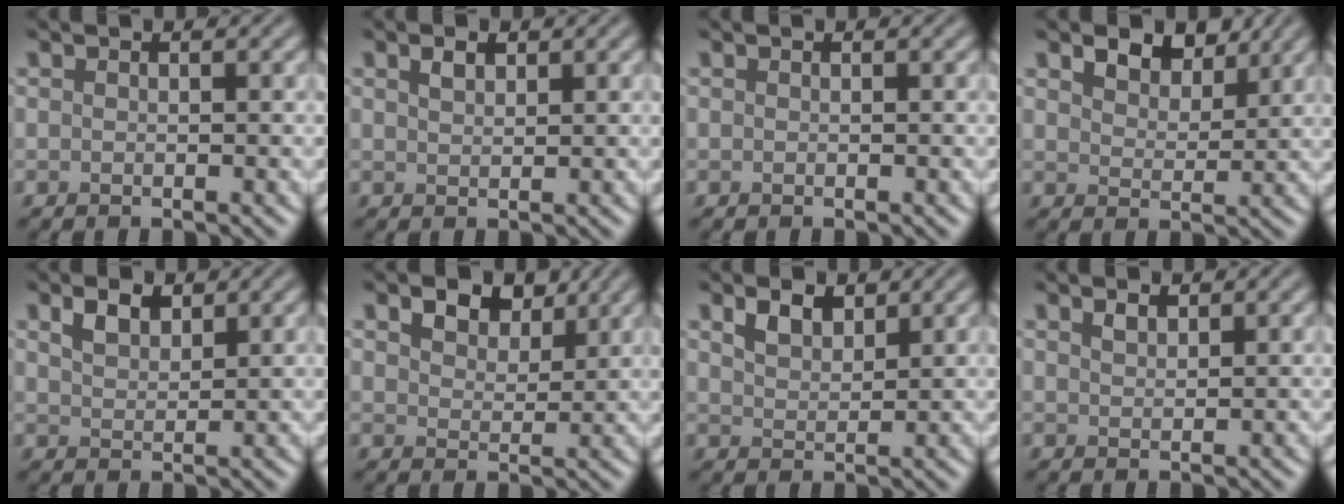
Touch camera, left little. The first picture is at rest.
{"total": 1.3, "force": [0.9, 0.7, 0.8], "torque": [-0.017, 0.003, 0.018]}
{"total": 0.0}
{"total": 3.9, "force": [2.9, 2.0, 1.7], "torque": [-0.033, -0.008, 0.049]}
{"total": 2.3, "force": [1.5, 1.2, 1.2], "torque": [-0.029, 0.002, 0.033]}
{"total": 4.2, "force": [2.9, 2.3, 2.0], "torque": [-0.036, -0.004, 0.044]}
{"total": 2.3, "force": [1.6, 1.2, 1.2], "torque": [-0.029, 0.001, 0.034]}
{"total": 1.1, "force": [0.8, 0.5, 0.5], "torque": [-0.011, 0.001, 0.018]}